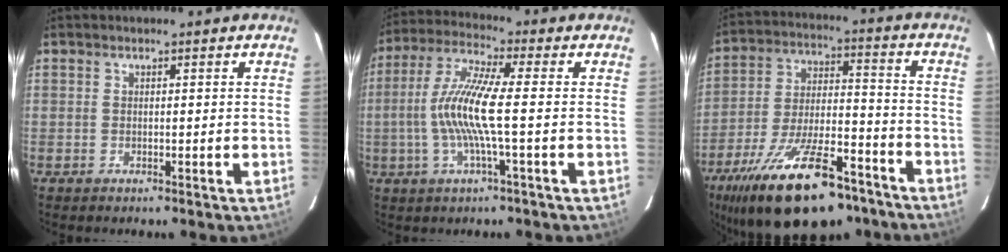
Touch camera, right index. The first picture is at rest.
{"total": 10.8, "force": [-1.3, 0.5, 10.7], "torque": [-0.217, 0.005, -0.025]}
{"total": 24.8, "force": [-17.3, 9.3, 15.1], "torque": [-0.281, -0.025, -0.263]}